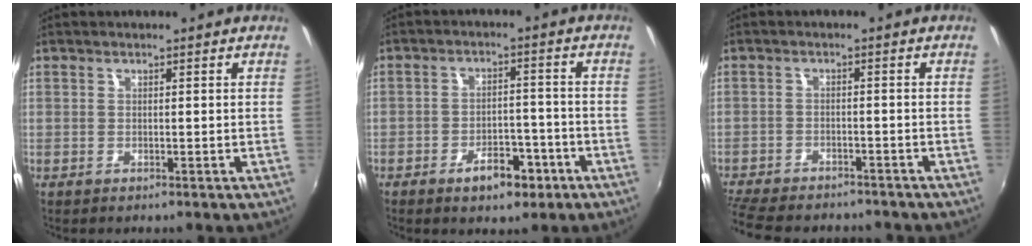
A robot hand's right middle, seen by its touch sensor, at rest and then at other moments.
{"total": 7.0, "force": [-4.1, 3.6, 4.3], "torque": [-0.081, 0.007, -0.054]}
{"total": 13.3, "force": [-11.5, 4.3, 5.2], "torque": [-0.137, -0.022, -0.181]}